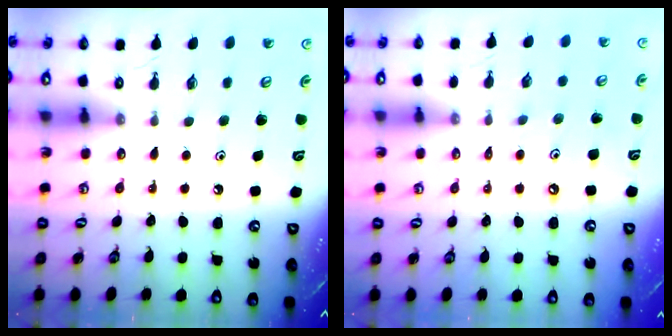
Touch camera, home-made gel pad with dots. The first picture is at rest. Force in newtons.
{"total": 2.1, "press": 2.1, "slide": 0.4}